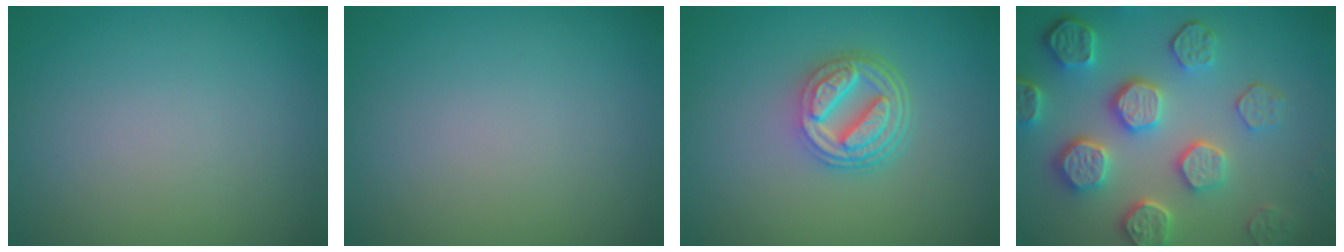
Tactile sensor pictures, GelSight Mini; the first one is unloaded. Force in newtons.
{"total": 0.0}
{"total": 5.2, "press": 3.9, "slide": 3.4}
{"total": 7.3, "press": 5.7, "slide": 4.5}